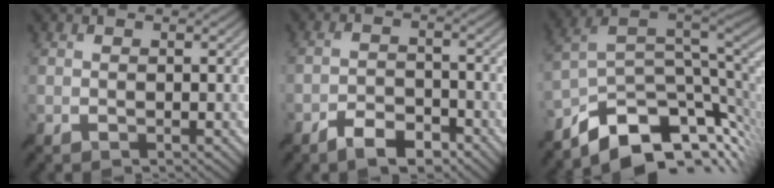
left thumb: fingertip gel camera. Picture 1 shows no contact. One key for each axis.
{"total": 5.0, "fx": -3.8, "fy": 1.9, "fz": 2.6, "tx": -0.045, "ty": 0.000, "tz": -0.068}
{"total": 11.8, "fx": -5.5, "fy": 6.7, "fz": 8.0, "tx": -0.170, "ty": -0.023, "tz": -0.083}